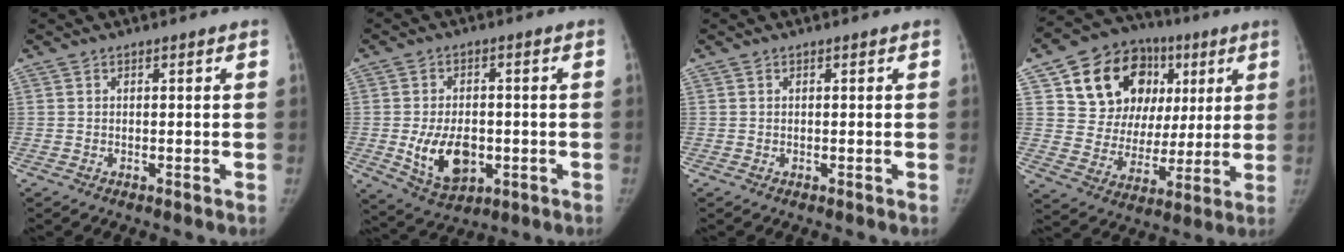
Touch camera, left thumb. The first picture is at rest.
{"total": 10.4, "force": [-2.0, 6.6, 7.7], "torque": [-0.114, -0.002, -0.019]}
{"total": 0.0}
{"total": 21.3, "force": [7.4, 16.3, 11.6], "torque": [-0.128, 0.018, 0.134]}